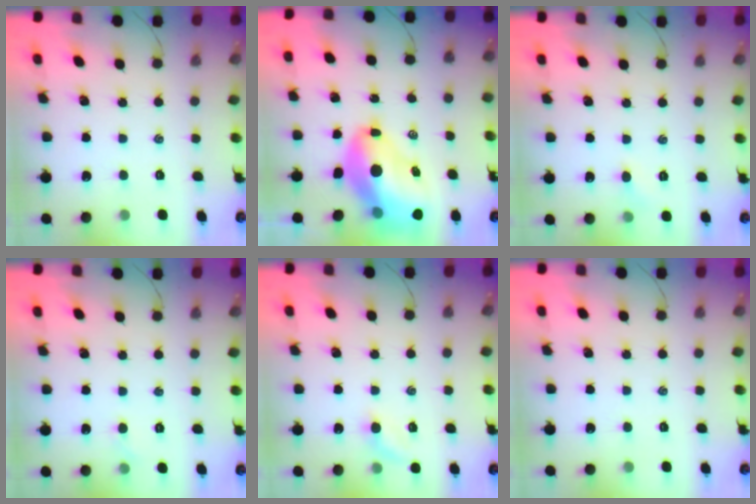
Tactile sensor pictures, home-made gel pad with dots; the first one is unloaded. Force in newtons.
{"total": 14.2, "press": 13.6, "slide": 4.2}
{"total": 3.3, "press": 3.1, "slide": 1.0}
{"total": 2.7, "press": 2.5, "slide": 0.9}
{"total": 4.8, "press": 4.7, "slide": 1.2}
{"total": 0.0}